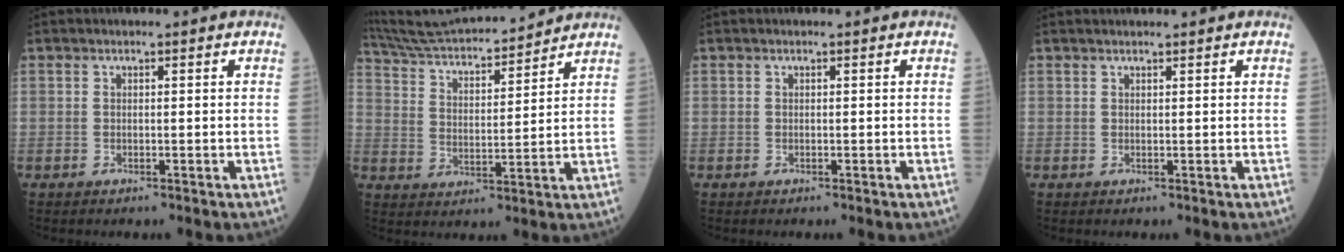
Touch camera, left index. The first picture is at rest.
{"total": 18.6, "force": [17.5, 2.0, 6.1], "torque": [-0.114, 0.025, 0.285]}
{"total": 0.0}
{"total": 2.0, "force": [1.9, 0.0, 0.7], "torque": [-0.006, 0.023, 0.031]}